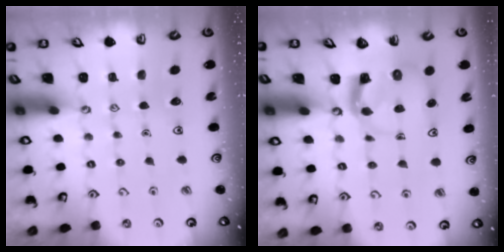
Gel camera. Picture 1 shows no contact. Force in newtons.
{"total": 3.7, "press": 3.6, "slide": 0.6}